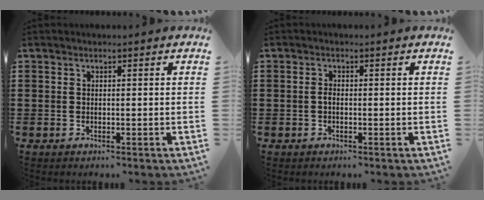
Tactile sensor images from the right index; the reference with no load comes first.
{"total": 1.1, "force": [-0.3, 0.4, 1.0], "torque": [-0.027, -0.005, -0.008]}